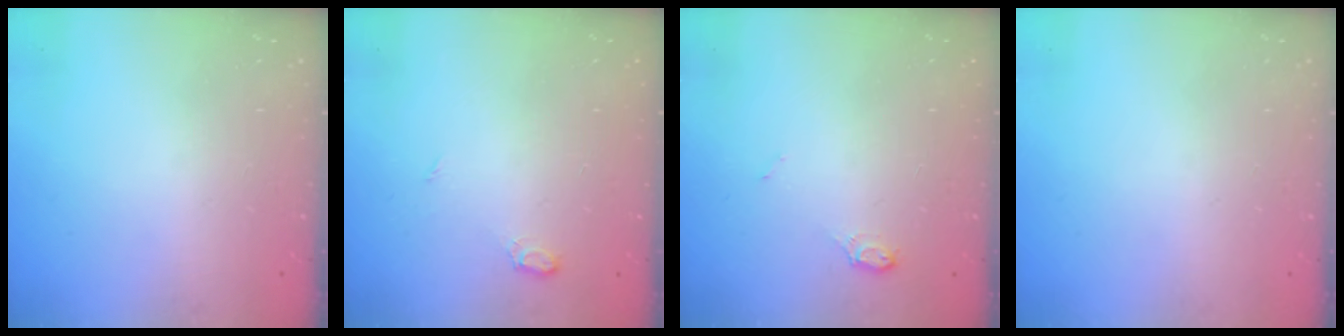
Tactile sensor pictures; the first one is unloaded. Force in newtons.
{"total": 5.5, "press": 5.5, "slide": 0.7}
{"total": 5.5, "press": 5.4, "slide": 0.6}
{"total": 0.0}